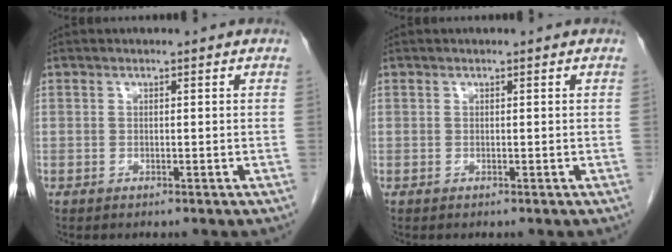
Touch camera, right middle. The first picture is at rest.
{"total": 0.0}